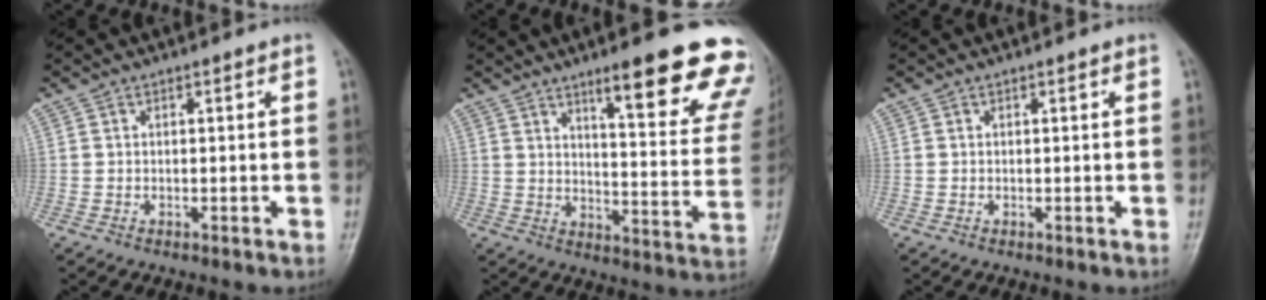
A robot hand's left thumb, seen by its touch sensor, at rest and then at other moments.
{"total": 21.4, "force": [14.1, 4.6, 15.4], "torque": [-0.158, -0.063, 0.184]}
{"total": 0.0}